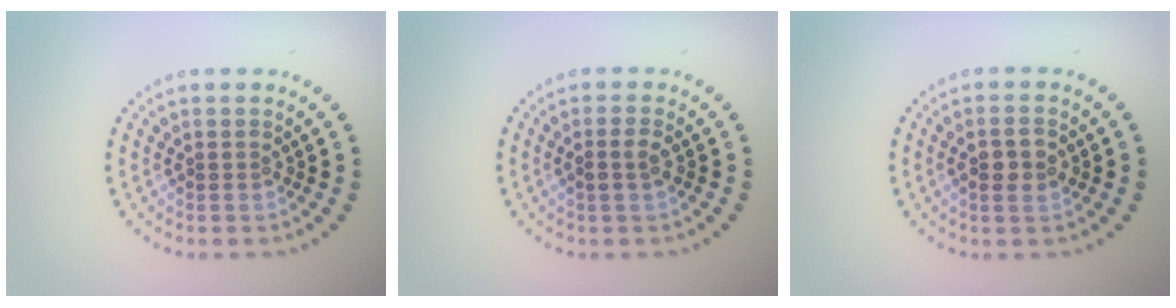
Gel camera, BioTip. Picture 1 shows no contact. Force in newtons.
{"total": 1.4, "press": 1.3, "slide": 0.6}
{"total": 2.2, "press": 2.2, "slide": 0.3}